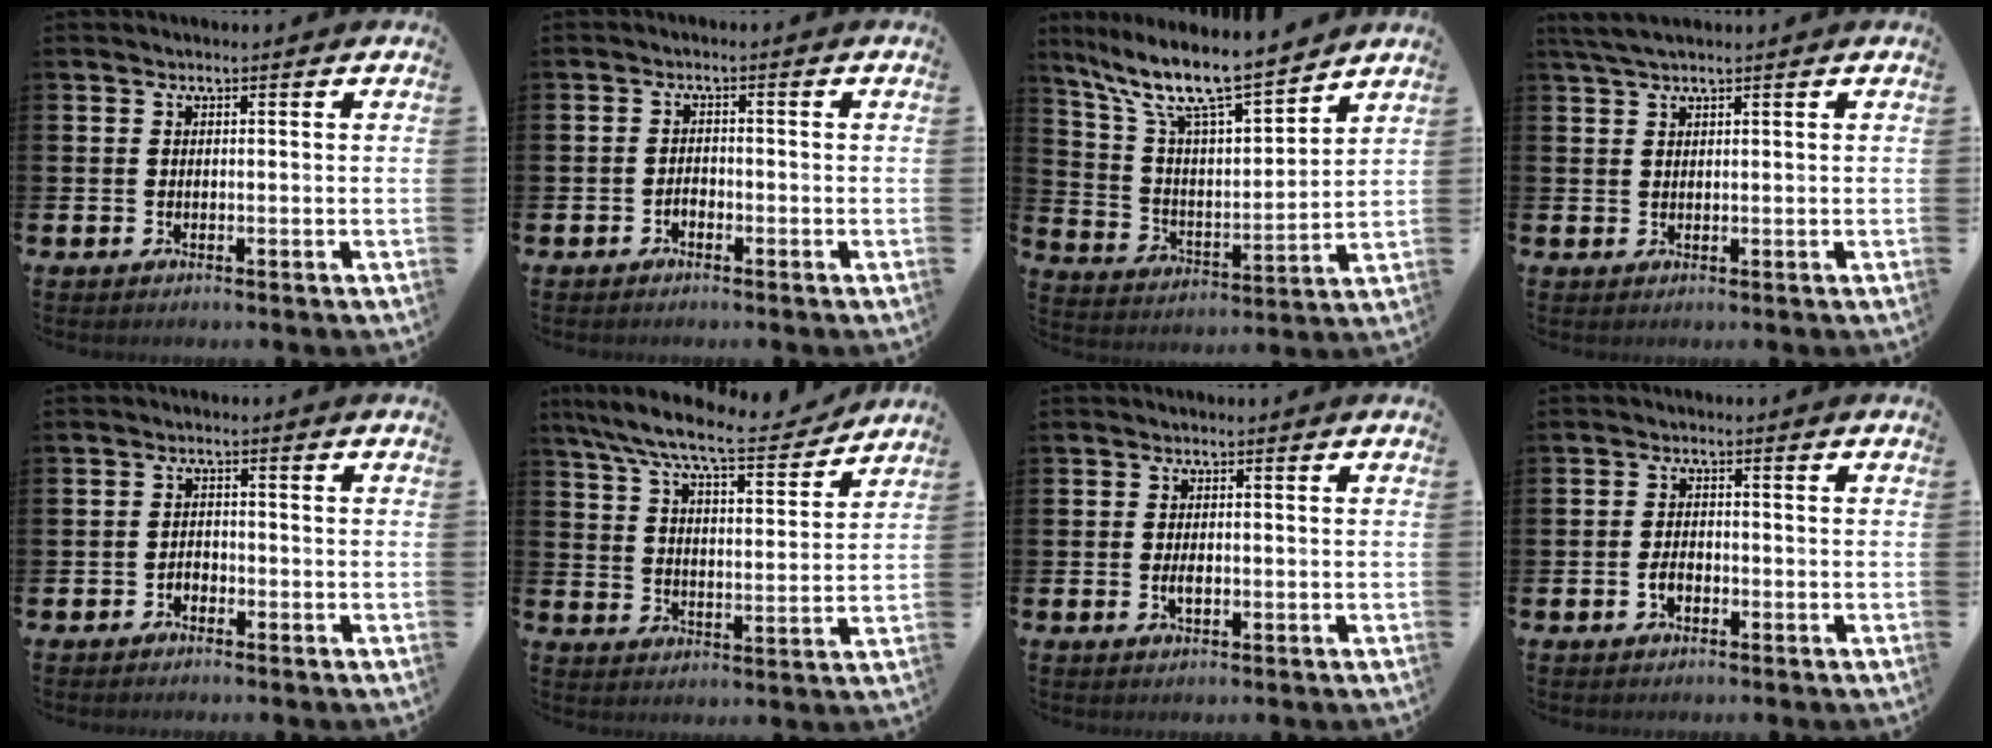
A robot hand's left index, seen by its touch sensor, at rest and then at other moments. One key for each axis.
{"total": 1.3, "fx": -0.9, "fy": 0.8, "fz": 0.5, "tx": -0.019, "ty": 0.004, "tz": -0.016}
{"total": 11.1, "fx": 9.6, "fy": 1.6, "fz": 5.3, "tx": -0.138, "ty": -0.064, "tz": 0.163}
{"total": 2.4, "fx": 2.0, "fy": 0.4, "fz": 1.4, "tx": -0.036, "ty": 0.005, "tz": 0.037}
{"total": 1.4, "fx": -1.1, "fy": 0.9, "fz": 0.2, "tx": -0.007, "ty": 0.003, "tz": -0.024}
{"total": 9.0, "fx": 8.2, "fy": 1.0, "fz": 3.6, "tx": -0.106, "ty": -0.049, "tz": 0.141}
{"total": 1.6, "fx": -0.2, "fy": 0.7, "fz": 1.4, "tx": -0.028, "ty": 0.002, "tz": -0.005}
{"total": 2.0, "fx": -0.8, "fy": 1.3, "fz": 1.4, "tx": -0.027, "ty": 0.003, "tz": -0.016}